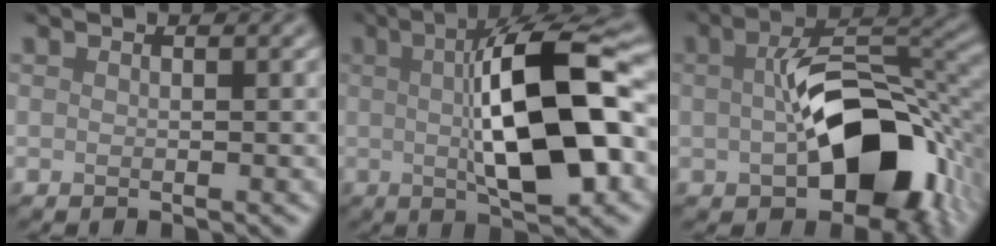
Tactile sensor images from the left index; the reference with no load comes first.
{"total": 11.9, "force": [0.9, 3.5, 11.4], "torque": [-0.167, 0.008, 0.009]}
{"total": 11.9, "force": [-2.1, 6.7, 9.6], "torque": [-0.153, -0.009, -0.022]}